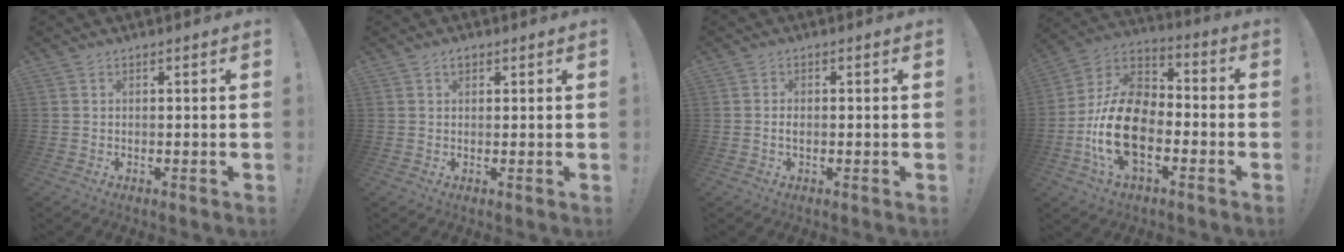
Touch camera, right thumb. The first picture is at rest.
{"total": 1.7, "force": [1.0, 1.0, 1.0], "torque": [-0.020, 0.002, 0.018]}
{"total": 1.4, "force": [-0.3, 0.9, 1.1], "torque": [-0.023, 0.007, -0.005]}
{"total": 20.4, "force": [-6.4, 12.6, 14.8], "torque": [-0.286, 0.038, -0.100]}